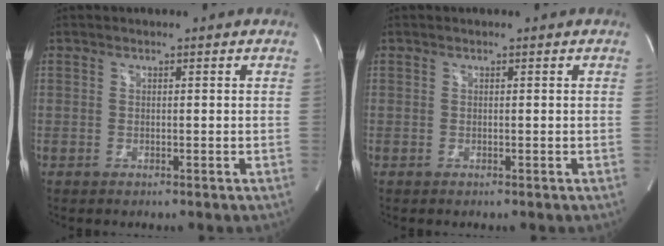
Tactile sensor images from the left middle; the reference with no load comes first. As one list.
[{"total": 0.0}]